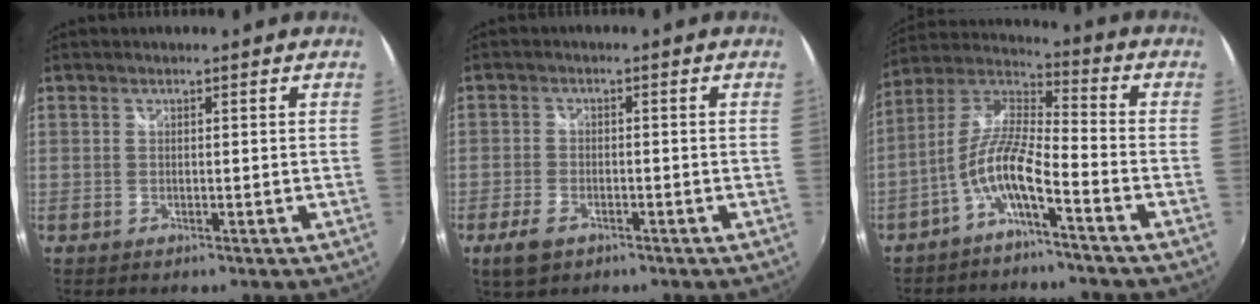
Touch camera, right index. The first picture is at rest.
{"total": 5.2, "force": [-3.2, 2.8, 3.0], "torque": [-0.081, -0.008, -0.059]}
{"total": 9.4, "force": [-4.9, 1.8, 7.8], "torque": [-0.175, 0.009, -0.094]}